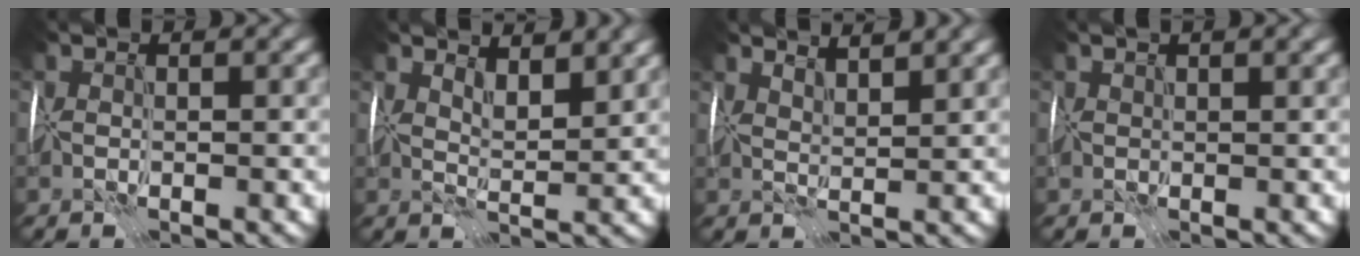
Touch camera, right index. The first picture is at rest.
{"total": 2.9, "force": [2.3, 0.7, 1.7], "torque": [-0.028, -0.007, 0.036]}
{"total": 3.3, "force": [2.9, 0.3, 1.4], "torque": [-0.019, 0.004, 0.037]}
{"total": 2.0, "force": [1.4, 0.6, 1.3], "torque": [-0.021, 0.005, 0.026]}